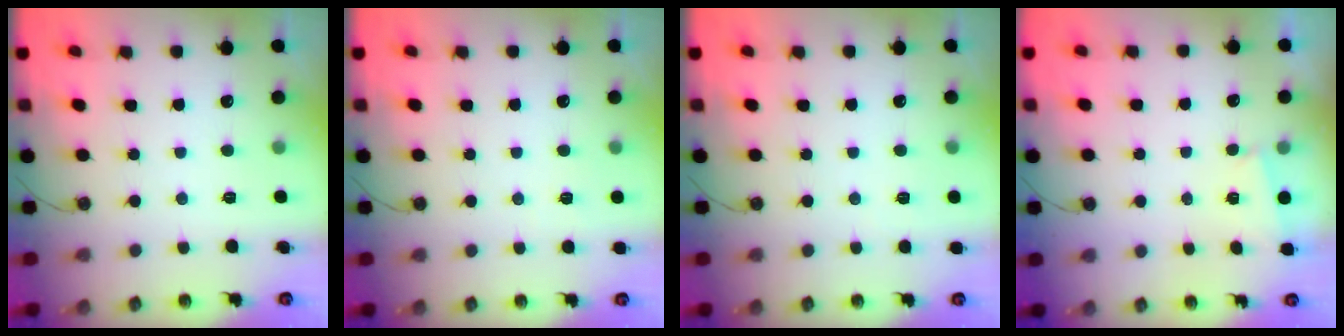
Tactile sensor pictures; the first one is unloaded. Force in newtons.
{"total": 2.4, "press": 2.3, "slide": 0.6}
{"total": 1.5, "press": 1.4, "slide": 0.4}
{"total": 1.0, "press": 1.0, "slide": 0.3}